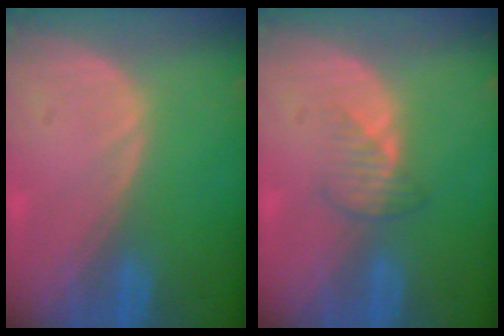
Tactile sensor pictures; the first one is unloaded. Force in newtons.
{"total": 2.5, "press": 2.5, "slide": 0.4}